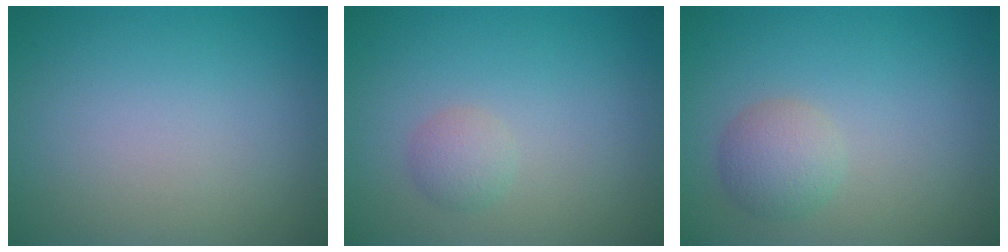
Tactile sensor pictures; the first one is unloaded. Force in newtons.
{"total": 1.4, "press": 1.4, "slide": 0.1}
{"total": 2.4, "press": 2.4, "slide": 0.1}